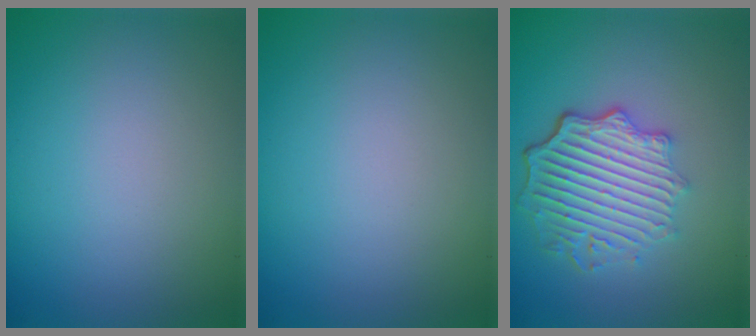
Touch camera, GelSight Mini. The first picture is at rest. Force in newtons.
{"total": 0.0}
{"total": 6.0, "press": 4.7, "slide": 3.8}